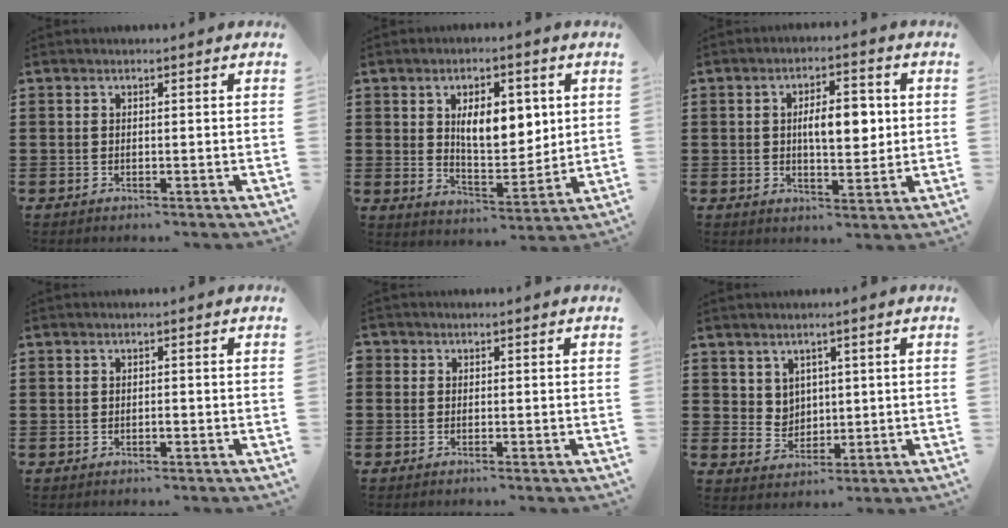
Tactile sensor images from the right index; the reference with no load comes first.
{"total": 8.5, "force": [2.6, 4.4, 6.8], "torque": [-0.112, 0.001, 0.040]}
{"total": 6.8, "force": [0.6, 2.9, 6.1], "torque": [-0.094, 0.002, 0.002]}
{"total": 0.7, "force": [-0.2, 0.3, 0.6], "torque": [-0.012, -0.004, -0.004]}
{"total": 0.7, "force": [-0.4, 0.6, 0.0], "torque": [-0.001, 0.004, -0.009]}
{"total": 3.8, "force": [2.4, 2.9, 0.7], "torque": [-0.029, 0.003, 0.045]}